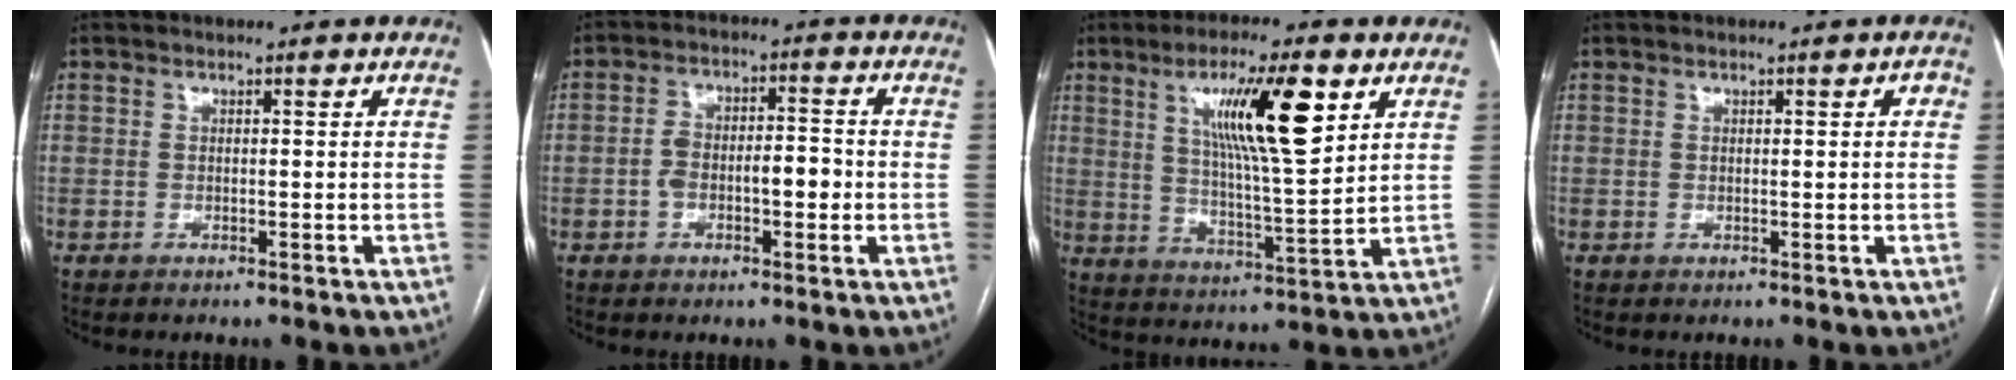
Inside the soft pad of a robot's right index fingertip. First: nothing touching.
{"total": 6.2, "force": [-1.3, 2.7, 5.4], "torque": [-0.099, 0.024, -0.021]}
{"total": 13.7, "force": [6.0, 1.5, 12.2], "torque": [-0.213, 0.002, 0.103]}
{"total": 1.2, "force": [0.3, 0.3, 1.1], "torque": [-0.011, 0.008, 0.004]}